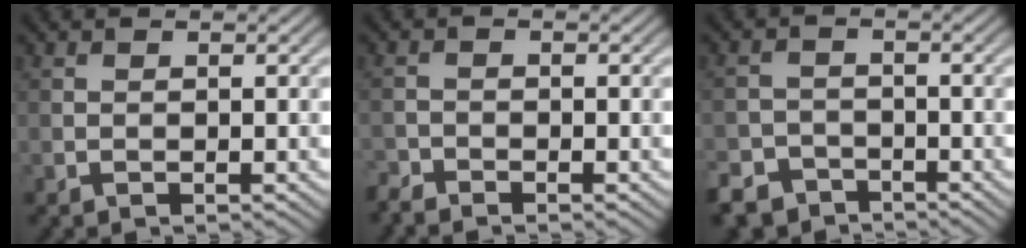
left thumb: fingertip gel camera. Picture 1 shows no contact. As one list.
[{"total": 1.8, "force": [-1.8, 0.3, 0.3], "torque": [-0.007, -0.006, -0.043]}, {"total": 5.4, "force": [-4.2, 3.2, 1.1], "torque": [-0.014, -0.005, -0.076]}]